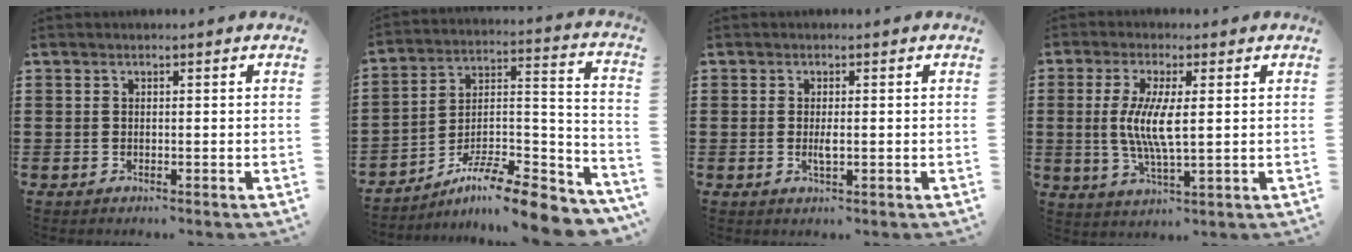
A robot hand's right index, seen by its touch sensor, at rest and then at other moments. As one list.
[{"total": 9.9, "force": [-8.4, 1.3, 5.1], "torque": [-0.072, 0.013, -0.162]}, {"total": 1.6, "force": [-0.1, 0.5, 1.5], "torque": [-0.036, -0.003, -0.005]}, {"total": 6.7, "force": [0.5, 1.5, 6.5], "torque": [-0.130, -0.003, 0.004]}]